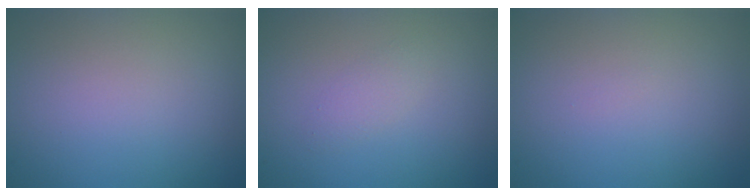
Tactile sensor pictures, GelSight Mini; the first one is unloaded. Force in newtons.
{"total": 1.1, "press": 1.1, "slide": 0.1}
{"total": 0.0}